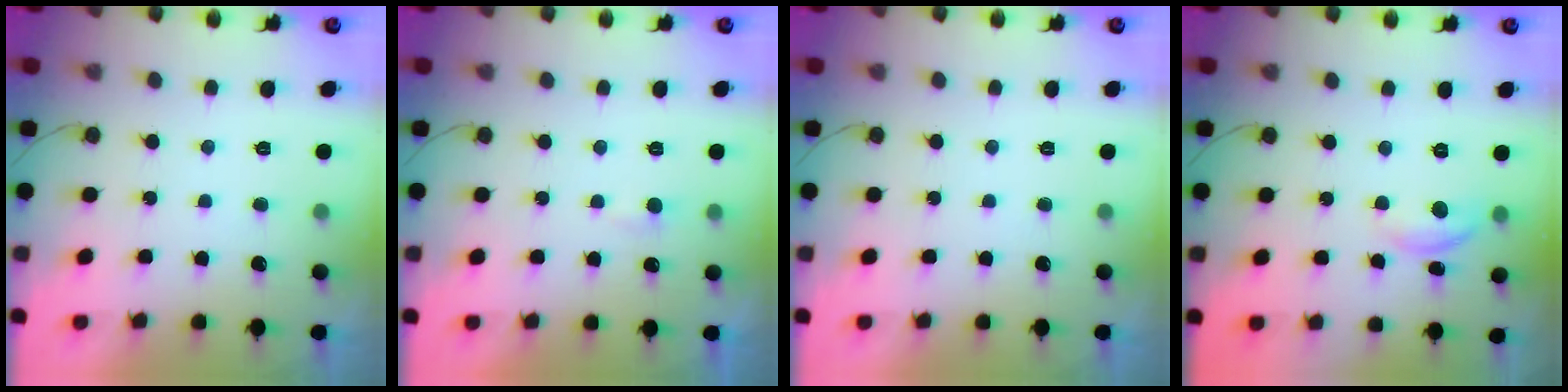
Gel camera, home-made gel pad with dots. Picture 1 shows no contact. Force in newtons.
{"total": 3.7, "press": 3.7, "slide": 0.4}
{"total": 0.0}
{"total": 5.9, "press": 5.9, "slide": 0.7}